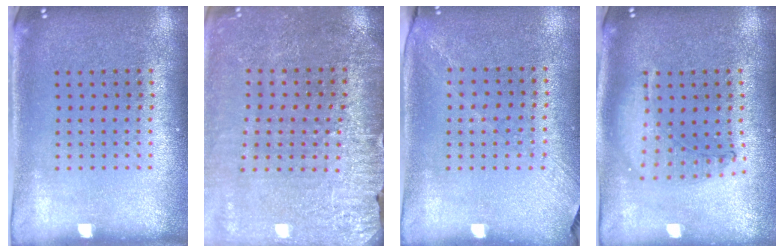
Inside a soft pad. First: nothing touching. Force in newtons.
{"total": 2.9, "press": 2.9, "slide": 0.2}
{"total": 1.3, "press": 1.0, "slide": 0.9}
{"total": 1.0, "press": 1.0, "slide": 0.2}